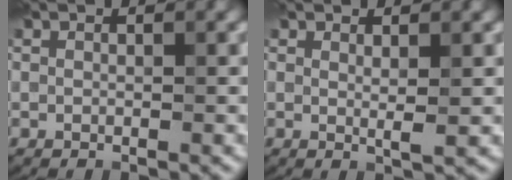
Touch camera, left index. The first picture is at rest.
{"total": 1.5, "force": [0.6, 0.3, 1.3], "torque": [-0.022, -0.003, 0.007]}